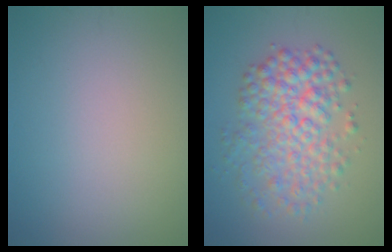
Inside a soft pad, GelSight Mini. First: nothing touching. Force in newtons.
{"total": 5.6, "press": 5.6, "slide": 0.1}